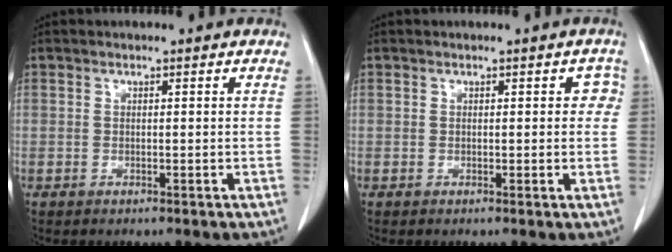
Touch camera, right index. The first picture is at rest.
{"total": 2.2, "force": [0.5, 1.6, 1.5], "torque": [0.004, 0.013, 0.002]}